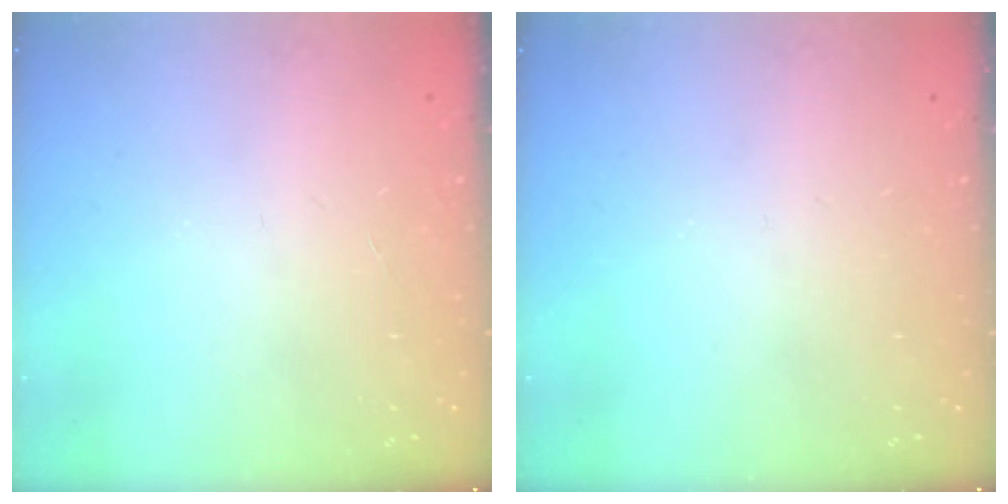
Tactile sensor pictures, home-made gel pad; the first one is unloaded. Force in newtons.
{"total": 0.0}